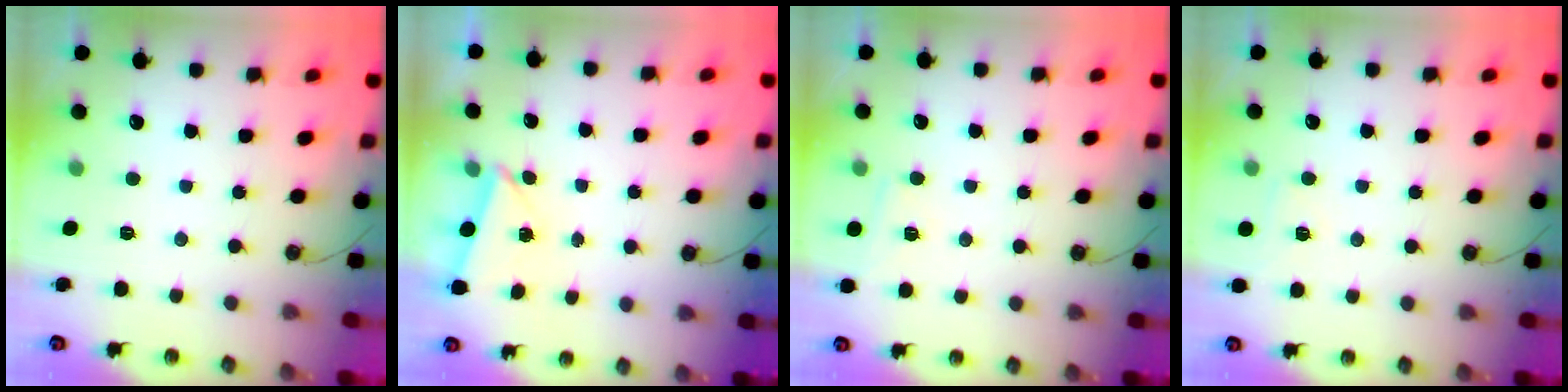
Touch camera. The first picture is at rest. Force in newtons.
{"total": 2.3, "press": 2.0, "slide": 1.2}
{"total": 3.6, "press": 2.9, "slide": 2.1}
{"total": 3.7, "press": 2.8, "slide": 2.4}